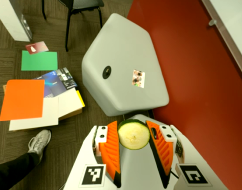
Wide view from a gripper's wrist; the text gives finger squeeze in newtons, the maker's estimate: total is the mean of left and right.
{"total": 9.2, "left": 9.4, "right": 9.0}